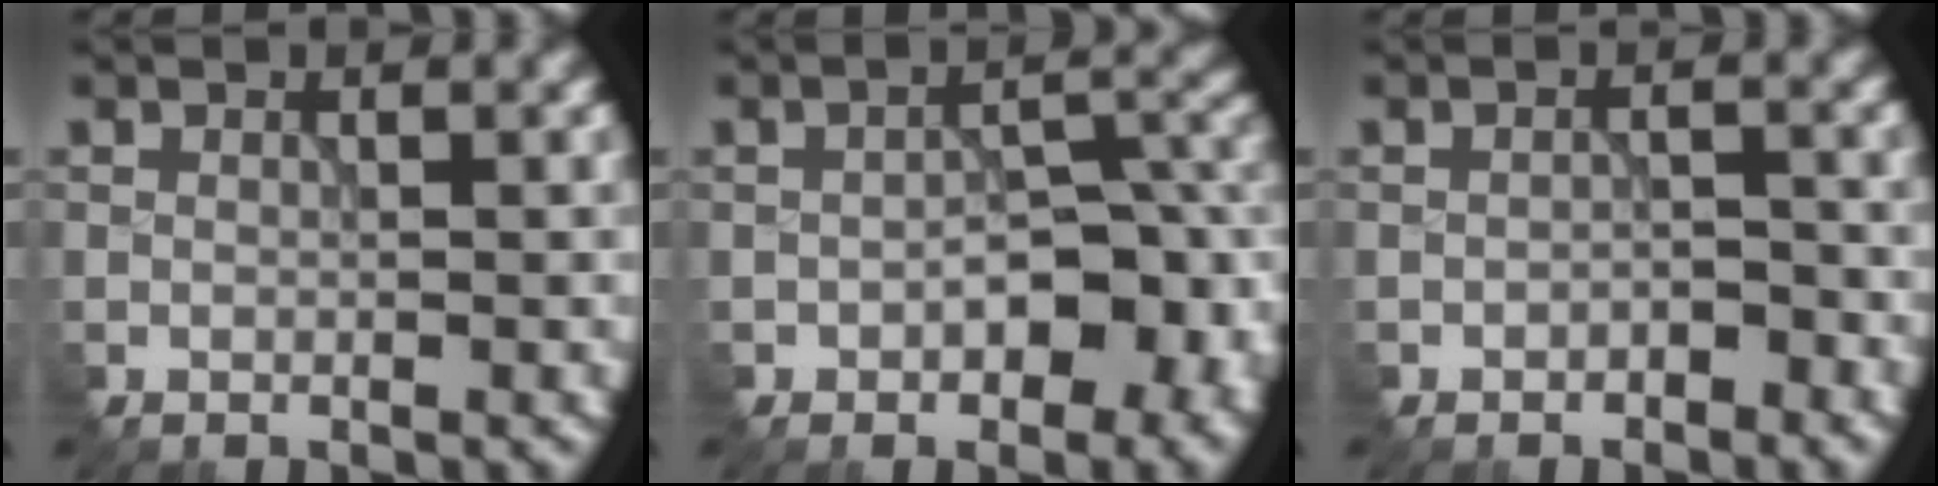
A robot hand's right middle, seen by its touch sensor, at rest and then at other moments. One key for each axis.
{"total": 7.8, "fx": -2.3, "fy": 4.5, "fz": 5.9, "tx": -0.079, "ty": -0.006, "tz": -0.031}
{"total": 1.5, "fx": -1.0, "fy": 0.9, "fz": 0.6, "tx": -0.016, "ty": 0.001, "tz": -0.015}